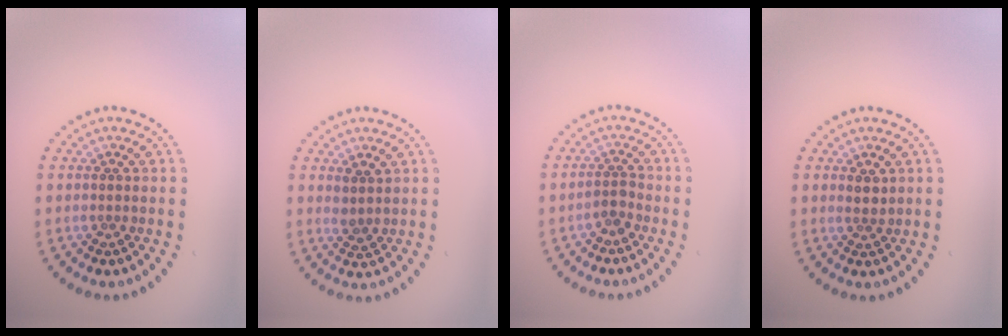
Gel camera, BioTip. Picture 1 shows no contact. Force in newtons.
{"total": 1.4, "press": 1.1, "slide": 0.8}
{"total": 1.6, "press": 1.2, "slide": 1.0}
{"total": 1.2, "press": 1.0, "slide": 0.7}